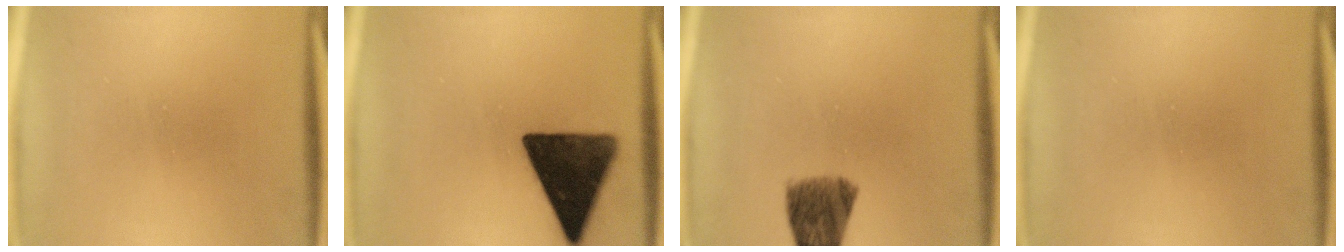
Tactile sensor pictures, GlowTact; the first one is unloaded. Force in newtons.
{"total": 14.0}
{"total": 8.5}
{"total": 0.0}